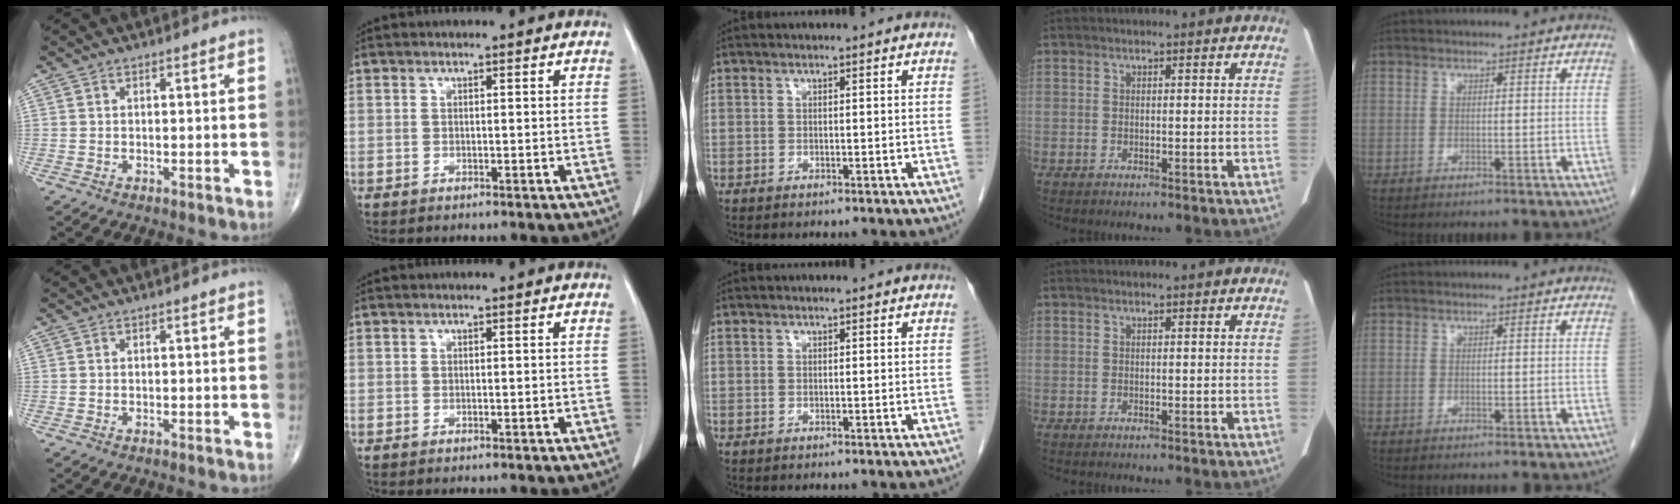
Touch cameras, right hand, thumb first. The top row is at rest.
{}